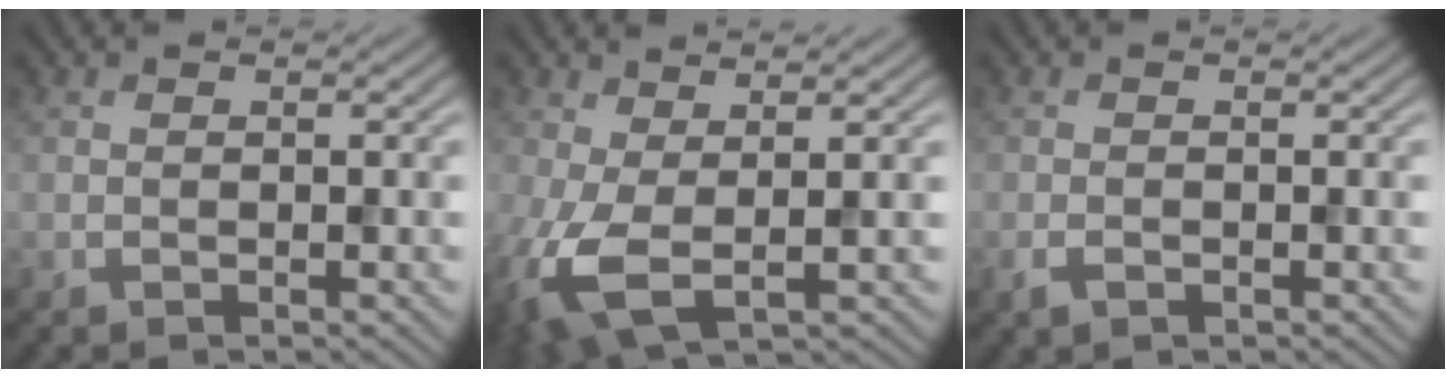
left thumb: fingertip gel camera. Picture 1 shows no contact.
{"total": 6.3, "force": [-0.2, 2.7, 5.7], "torque": [-0.142, -0.004, -0.009]}
{"total": 1.3, "force": [-0.7, 0.5, 0.9], "torque": [-0.021, -0.004, -0.014]}